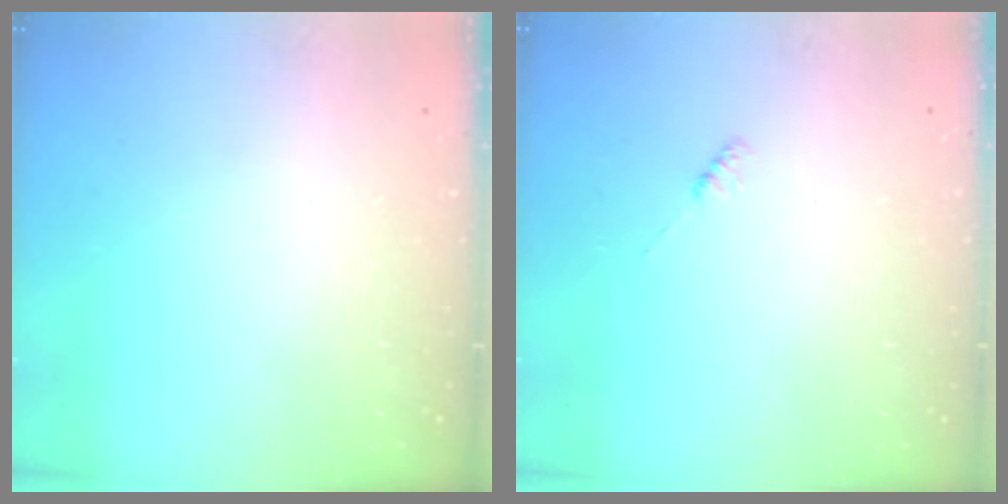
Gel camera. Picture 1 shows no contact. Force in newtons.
{"total": 2.3, "press": 2.3, "slide": 0.3}